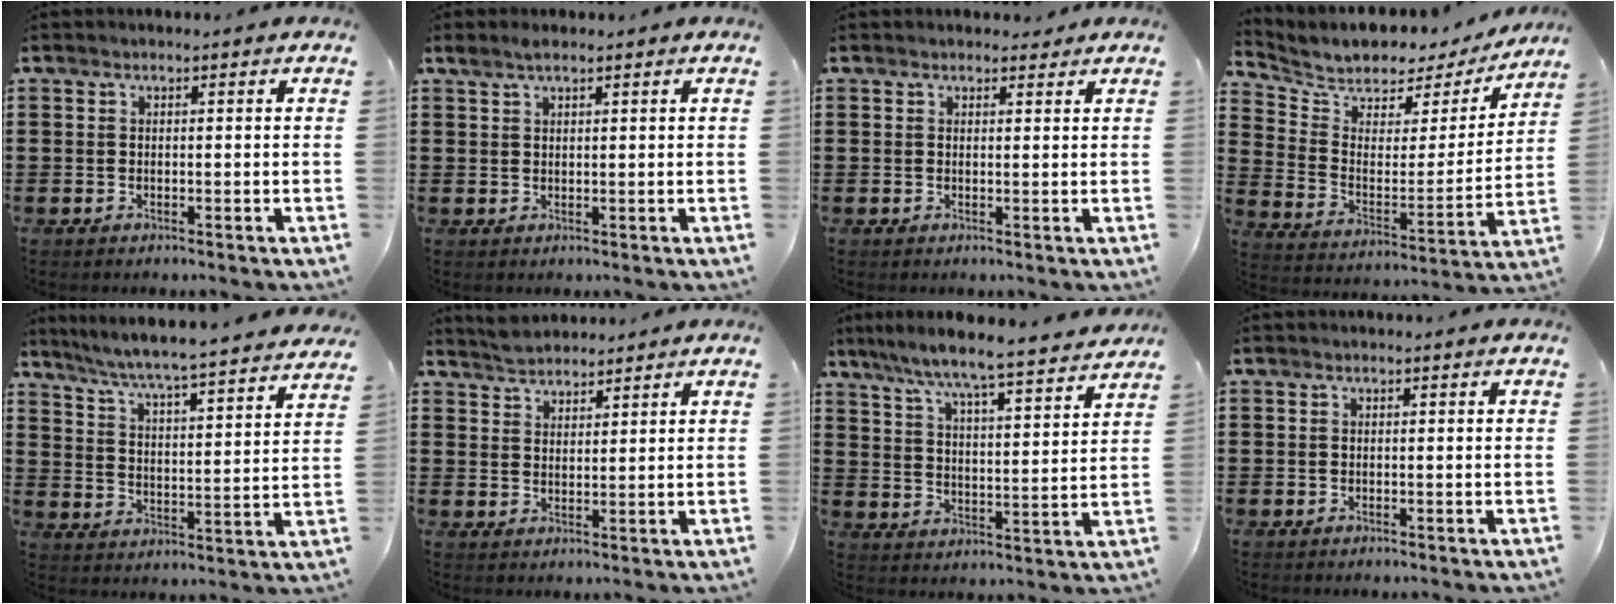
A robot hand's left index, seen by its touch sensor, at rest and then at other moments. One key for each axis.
{"total": 1.6, "fx": 1.3, "fy": 0.6, "fz": 0.7, "tx": -0.017, "ty": 0.002, "tz": 0.025}
{"total": 1.4, "fx": 1.2, "fy": 0.6, "fz": 0.2, "tx": 0.002, "ty": 0.001, "tz": 0.022}
{"total": 5.2, "fx": 4.9, "fy": 1.8, "fz": 0.4, "tx": -0.045, "ty": -0.040, "tz": 0.079}
{"total": 5.1, "fx": 4.8, "fy": -1.0, "fz": 1.5, "tx": -0.052, "ty": -0.044, "tz": 0.073}
{"total": 3.1, "fx": 2.9, "fy": 1.0, "fz": -0.4, "tx": -0.002, "ty": 0.001, "tz": 0.058}
{"total": 6.3, "fx": 5.8, "fy": -0.5, "fz": 2.4, "tx": -0.072, "ty": -0.042, "tz": 0.094}
{"total": 0.0}